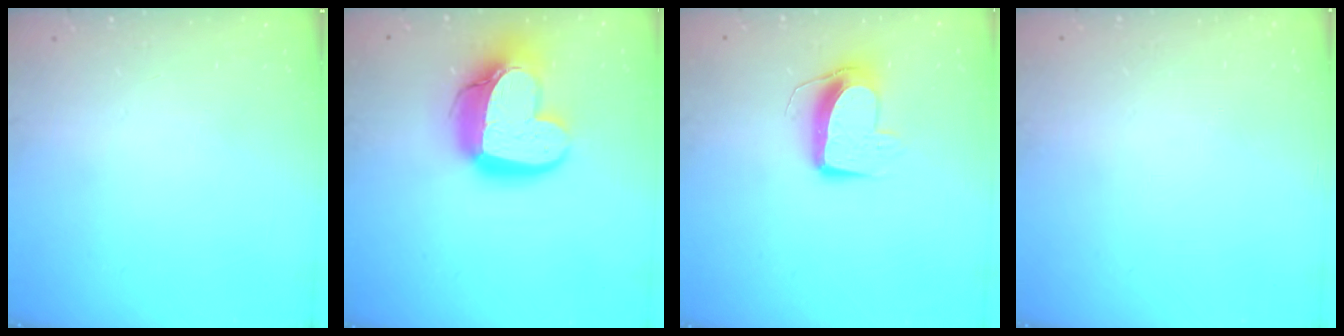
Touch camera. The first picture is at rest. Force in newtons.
{"total": 18.9, "press": 18.8, "slide": 1.6}
{"total": 10.8, "press": 10.7, "slide": 0.7}
{"total": 0.0}